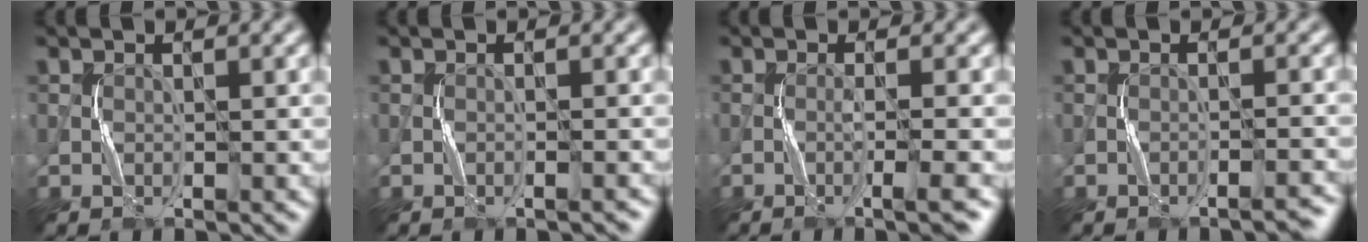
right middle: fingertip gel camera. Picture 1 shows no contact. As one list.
[{"total": 0.6, "force": [-0.5, -0.2, 0.3], "torque": [-0.007, 0.005, -0.006]}, {"total": 2.8, "force": [-1.0, 0.2, 2.6], "torque": [-0.036, 0.005, -0.022]}, {"total": 1.2, "force": [-1.0, -0.2, 0.5], "torque": [-0.008, 0.009, -0.017]}]